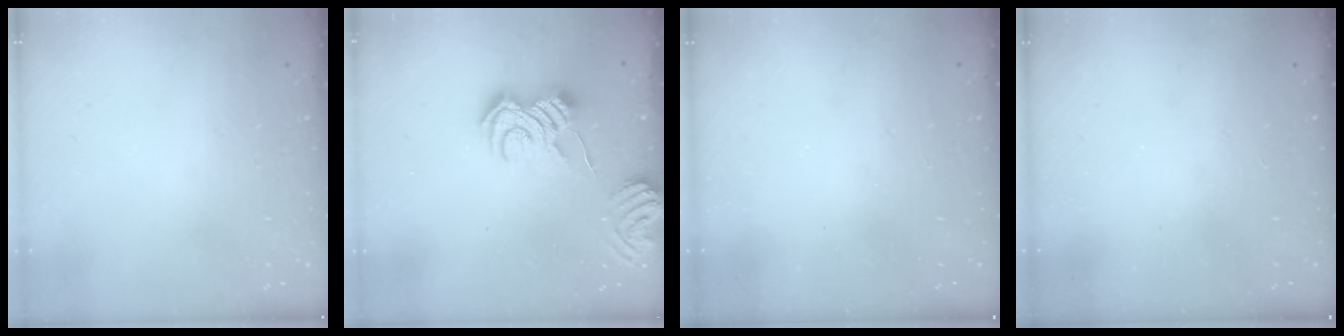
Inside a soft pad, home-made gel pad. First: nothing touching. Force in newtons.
{"total": 8.5, "press": 8.5, "slide": 0.6}
{"total": 2.4, "press": 2.3, "slide": 0.8}
{"total": 2.3, "press": 2.2, "slide": 0.7}